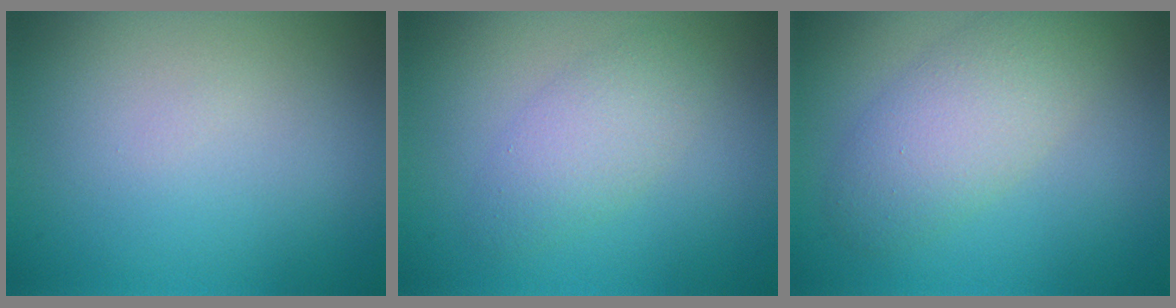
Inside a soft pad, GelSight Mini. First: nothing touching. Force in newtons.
{"total": 2.7, "press": 2.7, "slide": 0.1}
{"total": 4.5, "press": 4.4, "slide": 0.4}